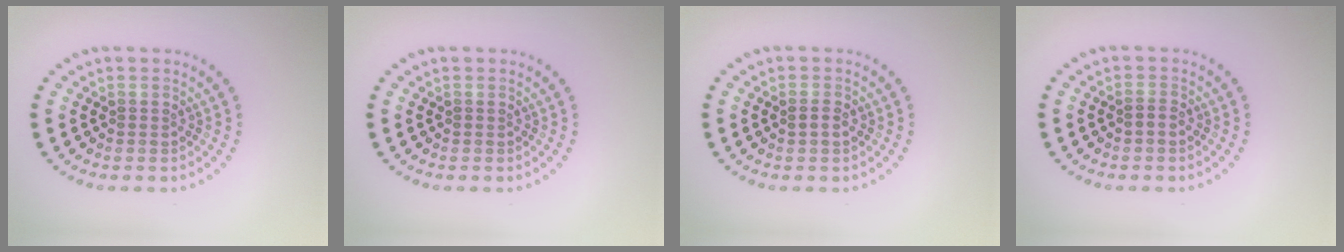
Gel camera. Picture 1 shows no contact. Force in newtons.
{"total": 0.0}
{"total": 1.1, "press": 1.0, "slide": 0.4}
{"total": 0.7, "press": 0.6, "slide": 0.3}